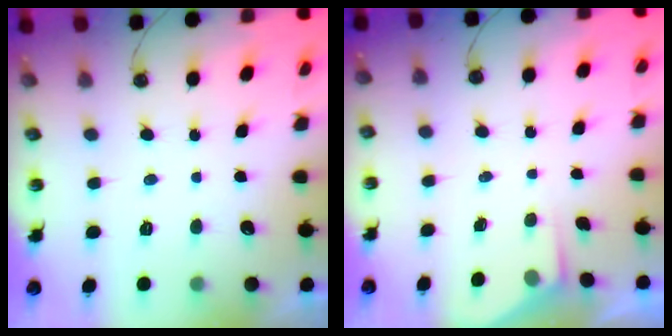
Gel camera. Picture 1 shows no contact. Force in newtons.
{"total": 2.4, "press": 2.3, "slide": 0.4}